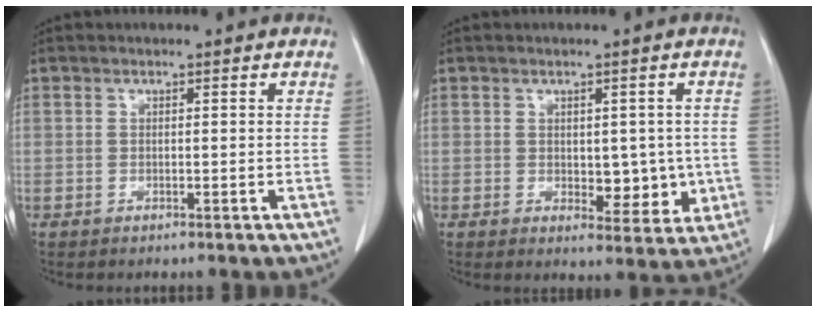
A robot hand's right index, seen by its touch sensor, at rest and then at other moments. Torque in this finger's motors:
{"motor_torque": [0.17, 0.14, 0.12, 0.04]}